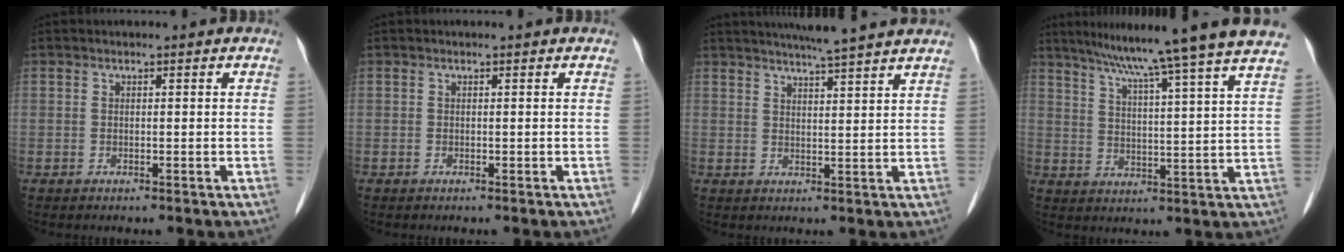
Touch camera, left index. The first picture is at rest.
{"total": 0.0}
{"total": 10.3, "force": [9.2, -0.6, 4.6], "torque": [-0.072, 0.014, 0.117]}
{"total": 19.4, "force": [16.6, -2.1, 9.9], "torque": [-0.159, -0.018, 0.216]}